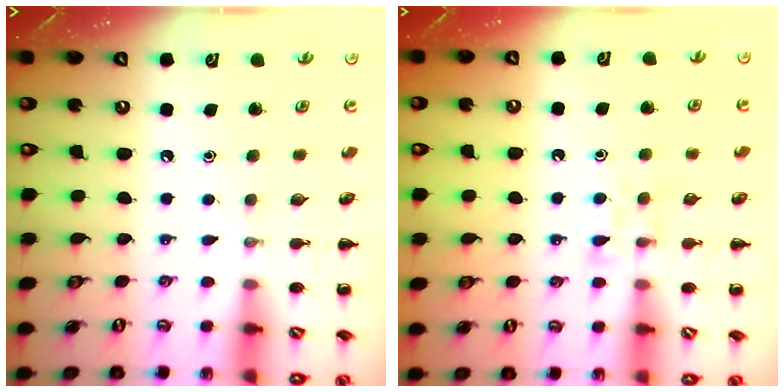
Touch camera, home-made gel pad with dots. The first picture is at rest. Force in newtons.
{"total": 3.9, "press": 3.8, "slide": 1.1}